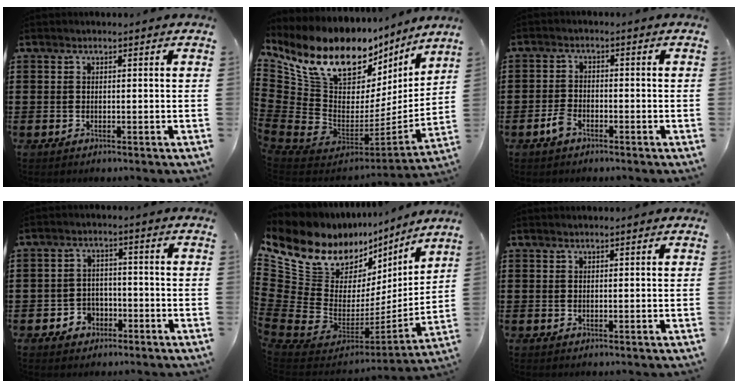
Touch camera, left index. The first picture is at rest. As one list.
[{"total": 14.5, "force": [9.9, 7.3, 7.5], "torque": [-0.156, -0.080, 0.173]}, {"total": 2.7, "force": [-1.7, 1.4, 1.6], "torque": [-0.044, 0.000, -0.037]}, {"total": 3.2, "force": [-2.3, 2.2, 0.6], "torque": [-0.018, 0.008, -0.049]}, {"total": 13.4, "force": [8.4, 8.5, 6.0], "torque": [-0.154, -0.079, 0.148]}, {"total": 0.5, "force": [0.5, 0.0, 0.1], "torque": [-0.004, -0.001, 0.010]}]